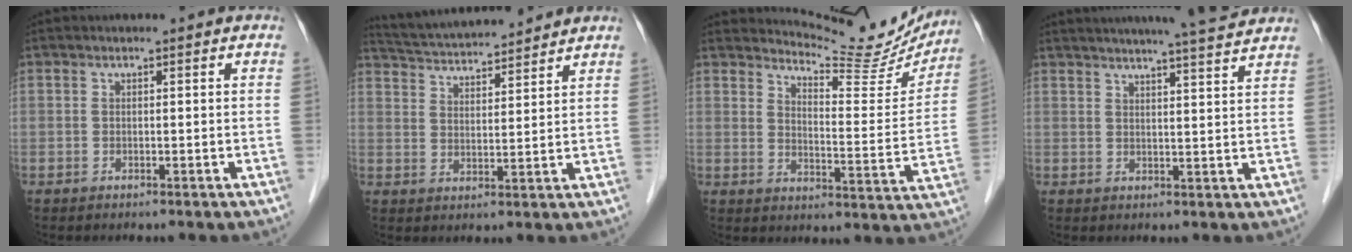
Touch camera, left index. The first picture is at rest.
{"total": 12.6, "force": [11.8, 1.0, 4.2], "torque": [-0.083, 0.019, 0.191]}
{"total": 14.4, "force": [14.0, 2.4, 2.8], "torque": [-0.034, -0.051, 0.168]}
{"total": 11.8, "force": [10.6, -0.3, 5.2], "torque": [-0.083, 0.005, 0.129]}